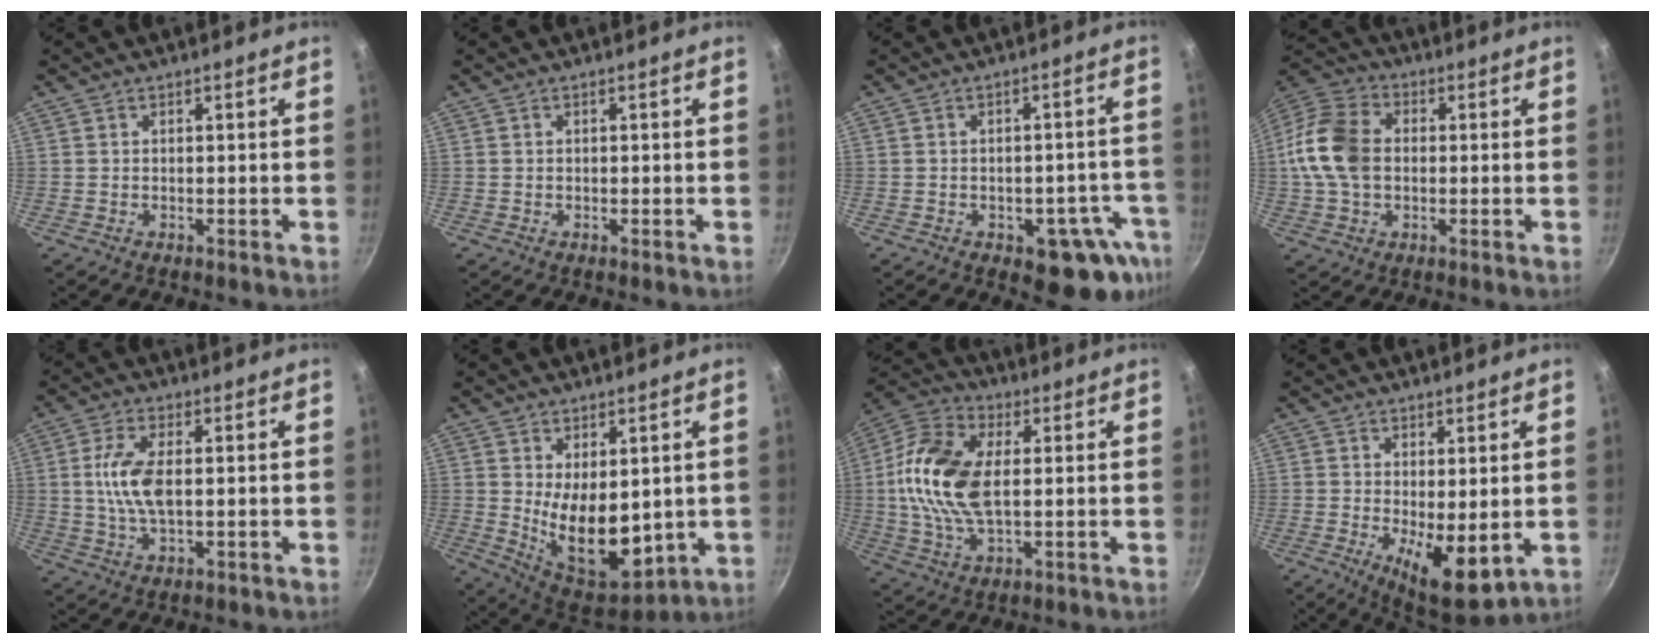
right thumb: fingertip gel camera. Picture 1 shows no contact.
{"total": 0.0}
{"total": 10.7, "force": [-4.8, 6.1, 7.4], "torque": [-0.023, 0.031, -0.053]}
{"total": 13.6, "force": [0.3, 9.6, 9.5], "torque": [-0.177, 0.022, -0.011]}
{"total": 8.3, "force": [0.7, 3.6, 7.4], "torque": [-0.152, 0.002, 0.012]}
{"total": 14.2, "force": [0.5, 8.1, 11.6], "torque": [-0.146, -0.041, 0.035]}
{"total": 16.3, "force": [1.4, 8.9, 13.6], "torque": [-0.263, 0.013, 0.014]}
{"total": 9.3, "force": [-0.7, 3.7, 8.5], "torque": [-0.112, -0.019, 0.002]}